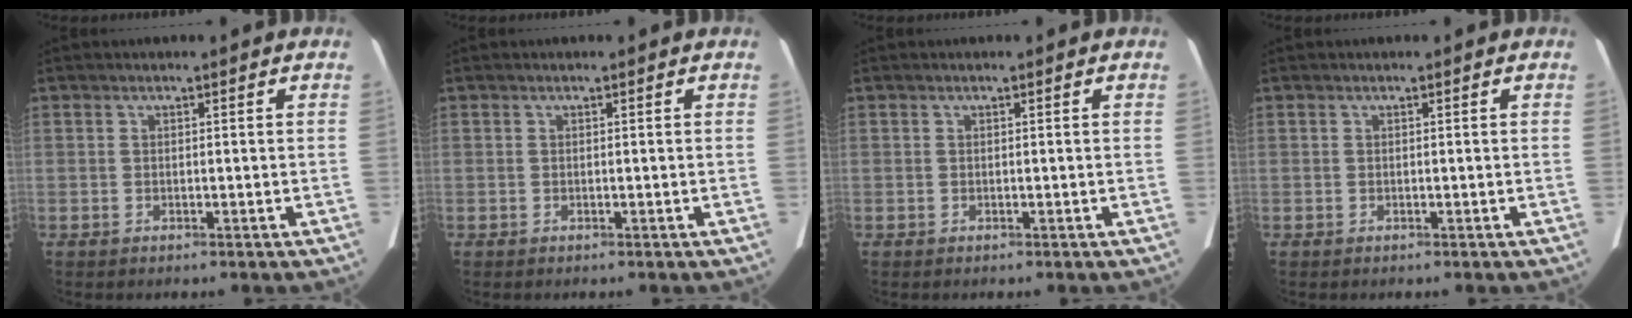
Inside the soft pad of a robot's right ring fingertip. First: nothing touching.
{"total": 0.0}
{"total": 0.0}
{"total": 0.0}